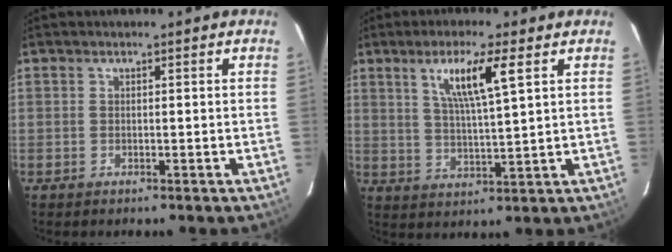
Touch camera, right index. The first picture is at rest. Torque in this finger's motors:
{"motor_torque": [0.22, 0.43, 0.24, 0.11]}